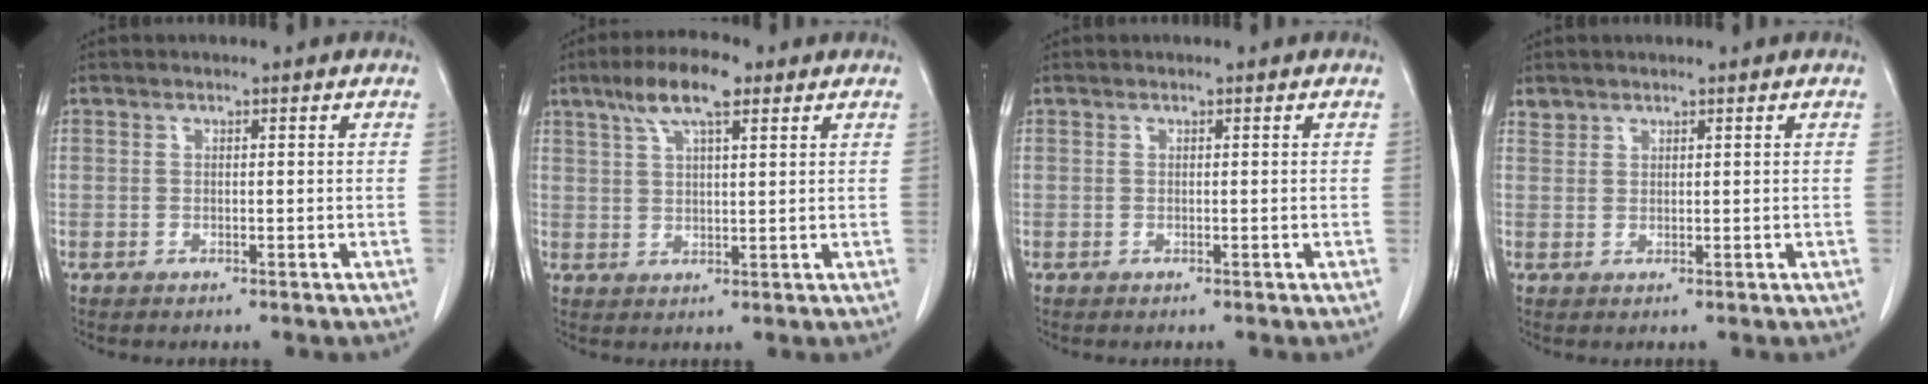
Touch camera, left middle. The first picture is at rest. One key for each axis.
{"total": 7.3, "fx": 4.4, "fy": 1.6, "fz": 5.6, "tx": -0.112, "ty": 0.017, "tz": 0.079}
{"total": 0.0}
{"total": 1.3, "fx": 1.1, "fy": 0.6, "fz": -0.1, "tx": 0.005, "ty": 0.004, "tz": 0.021}